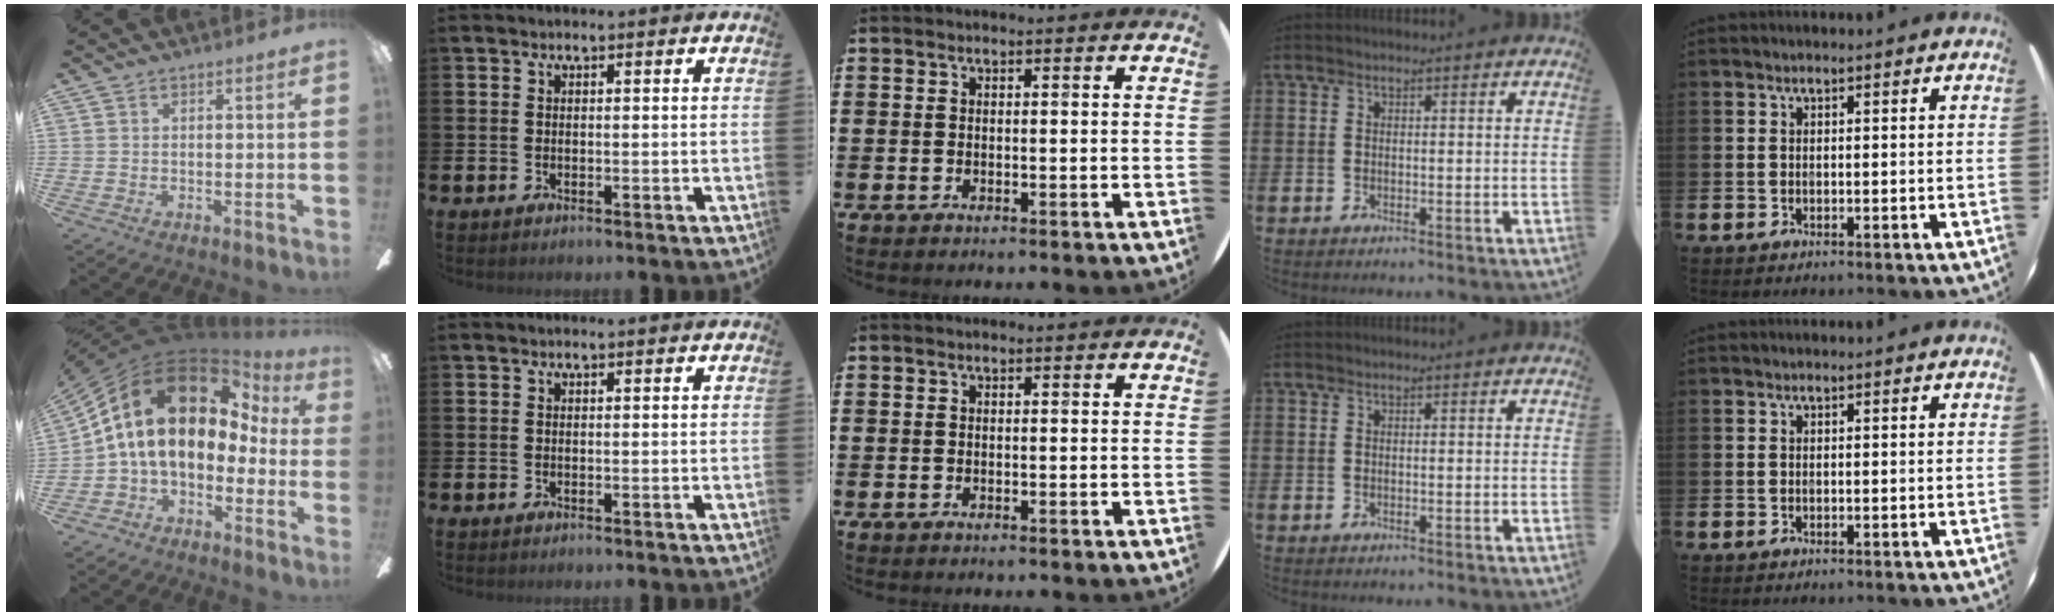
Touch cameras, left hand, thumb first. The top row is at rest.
{"thumb": {"total": 15.0, "force": [3.1, 9.5, 11.1], "torque": [-0.238, -0.023, 0.050]}}